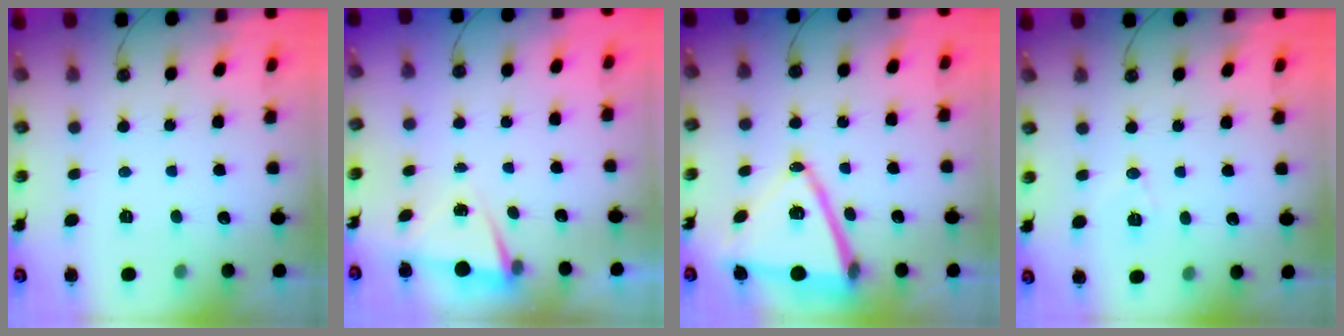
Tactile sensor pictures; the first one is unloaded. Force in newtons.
{"total": 2.8, "press": 1.8, "slide": 2.2}
{"total": 13.8, "press": 13.2, "slide": 4.0}
{"total": 5.1, "press": 4.9, "slide": 1.2}